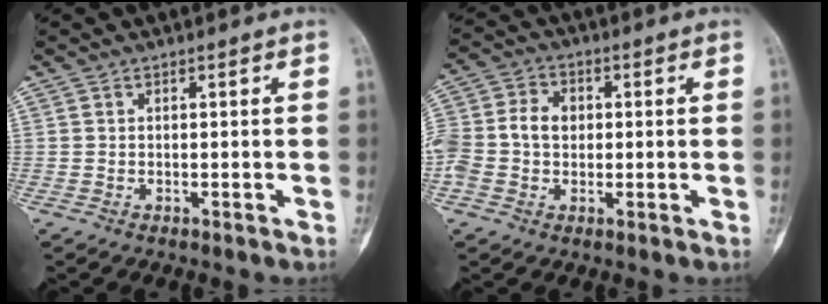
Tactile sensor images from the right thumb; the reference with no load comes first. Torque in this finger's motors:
{"motor_torque": [1.44, 1.57, 0.68, -0.75, 0.10]}